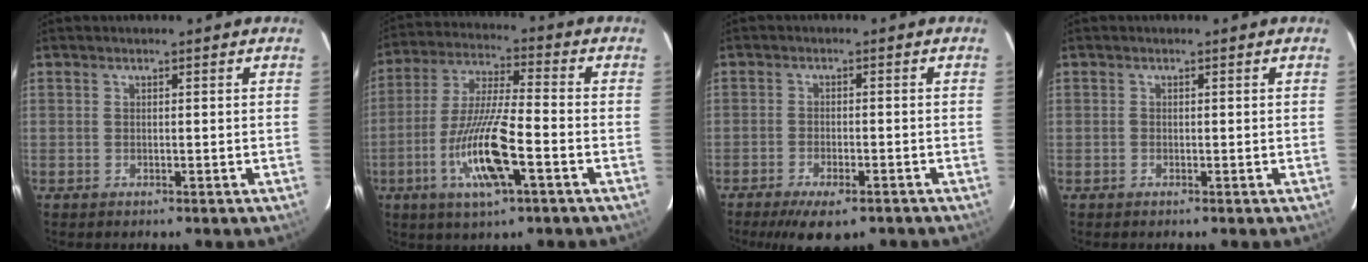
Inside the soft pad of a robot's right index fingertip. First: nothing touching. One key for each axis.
{"total": 13.3, "fx": -4.9, "fy": 1.6, "fz": 12.3, "tx": -0.246, "ty": -0.012, "tz": -0.088}
{"total": 6.8, "fx": -5.0, "fy": 2.1, "fz": 4.2, "tx": -0.061, "ty": -0.010, "tz": -0.074}
{"total": 0.0}